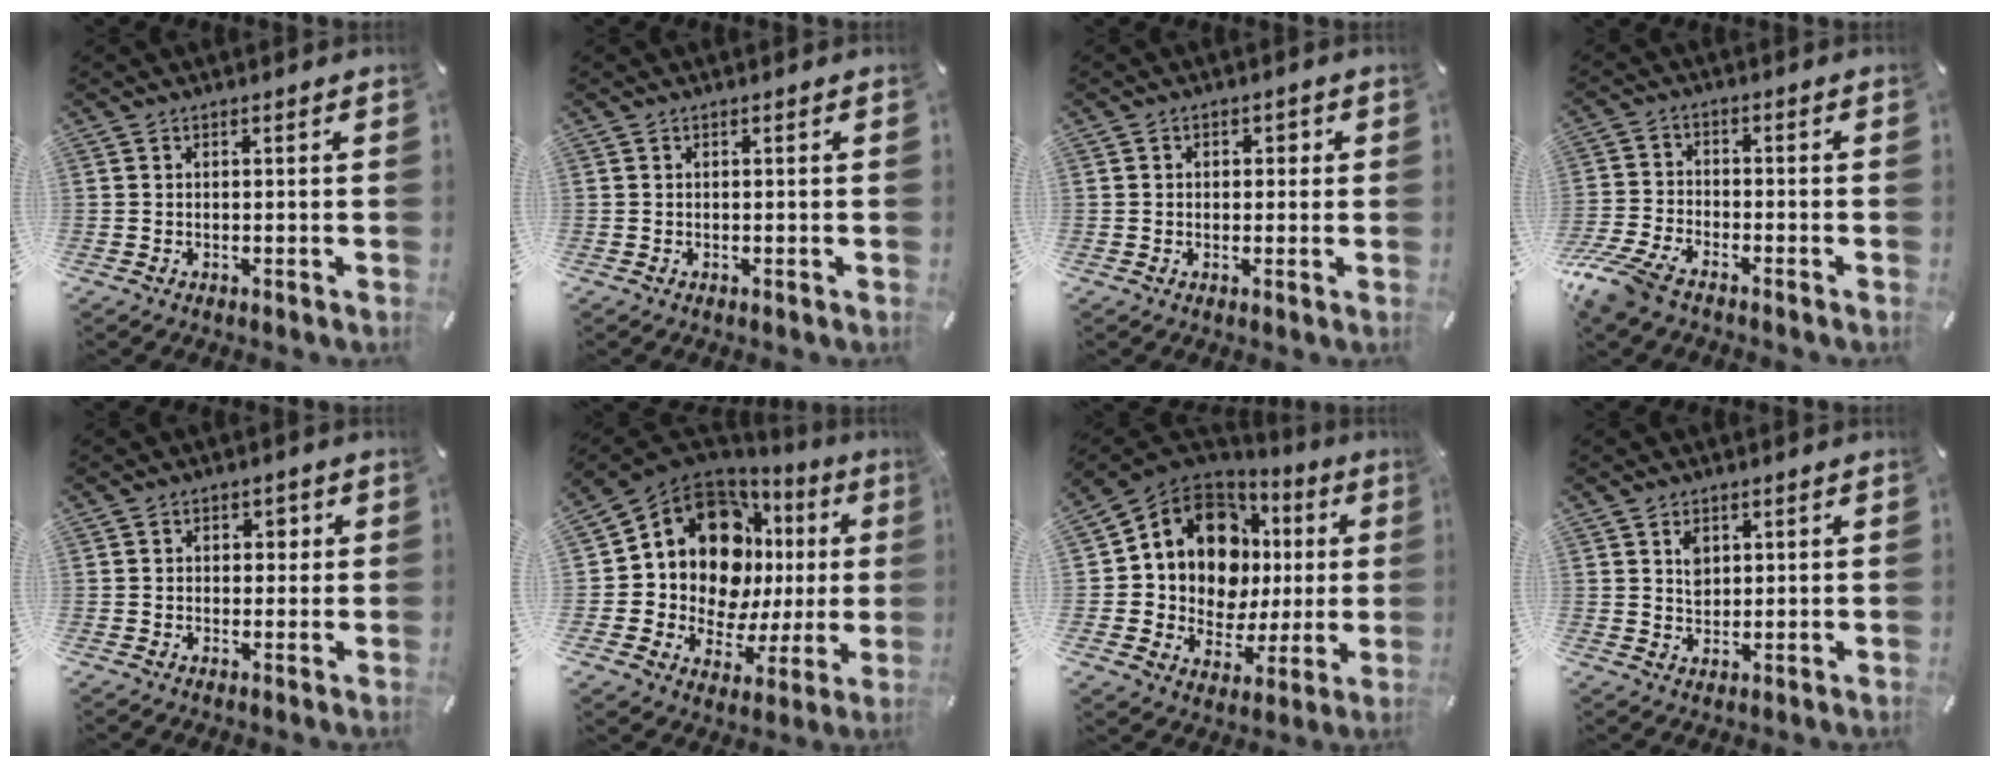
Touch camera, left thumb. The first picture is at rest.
{"total": 0.0}
{"total": 2.0, "force": [-0.3, 1.7, 1.1], "torque": [-0.014, 0.007, -0.012]}
{"total": 7.9, "force": [-6.2, 2.9, 3.9], "torque": [-0.104, 0.013, -0.125]}
{"total": 2.6, "force": [0.2, 2.2, 1.4], "torque": [-0.015, 0.003, -0.006]}
{"total": 17.8, "force": [6.3, 12.5, 11.0], "torque": [-0.193, -0.065, 0.108]}
{"total": 15.0, "force": [5.0, 11.7, 7.9], "torque": [-0.135, -0.050, 0.093]}
{"total": 3.6, "force": [1.4, 2.9, 1.5], "torque": [-0.020, -0.003, 0.024]}